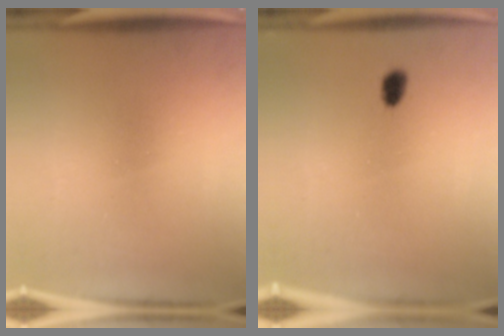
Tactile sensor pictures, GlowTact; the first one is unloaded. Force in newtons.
{"total": 2.2}